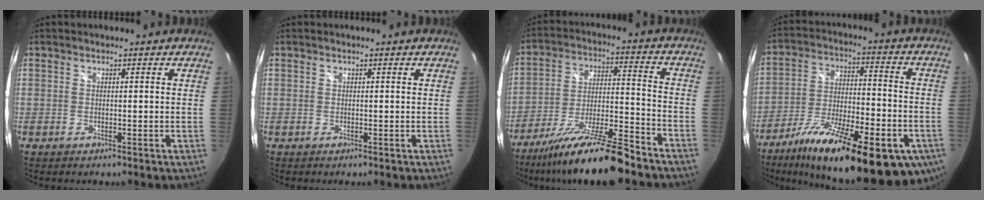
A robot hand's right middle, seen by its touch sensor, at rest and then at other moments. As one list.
[{"total": 0.0}, {"total": 17.1, "force": [-13.9, 1.4, 9.9], "torque": [-0.192, -0.017, -0.234]}, {"total": 27.8, "force": [-17.2, 8.1, 20.3], "torque": [-0.331, -0.038, -0.258]}]